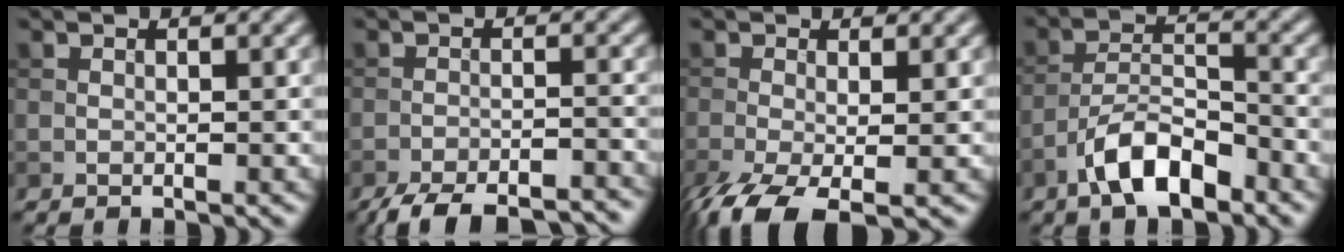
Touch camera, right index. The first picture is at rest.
{"total": 9.0, "force": [-8.1, 2.0, 3.4], "torque": [-0.053, -0.018, -0.117]}
{"total": 6.8, "force": [-3.6, 2.6, 5.2], "torque": [-0.121, -0.025, -0.066]}
{"total": 5.9, "force": [-3.7, 2.2, 4.0], "torque": [-0.068, 0.007, -0.072]}